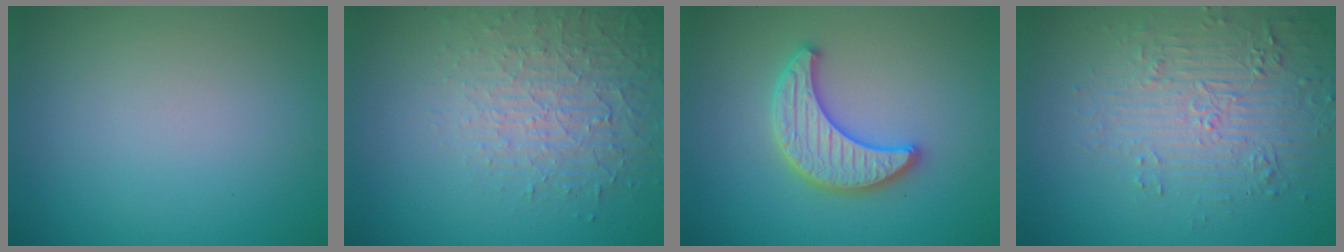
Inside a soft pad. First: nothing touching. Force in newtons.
{"total": 4.8, "press": 3.5, "slide": 3.3}
{"total": 4.0, "press": 3.9, "slide": 0.8}
{"total": 4.3, "press": 3.9, "slide": 1.7}